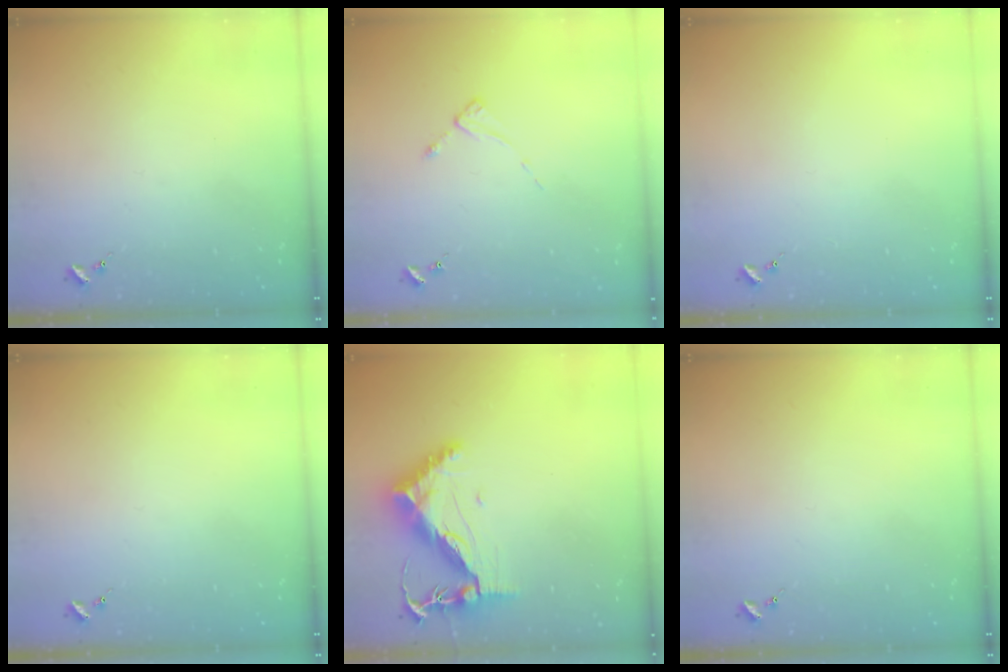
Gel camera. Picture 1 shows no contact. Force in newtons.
{"total": 1.9, "press": 1.8, "slide": 0.3}
{"total": 0.0}
{"total": 0.0}
{"total": 12.4, "press": 12.3, "slide": 1.4}
{"total": 0.0}